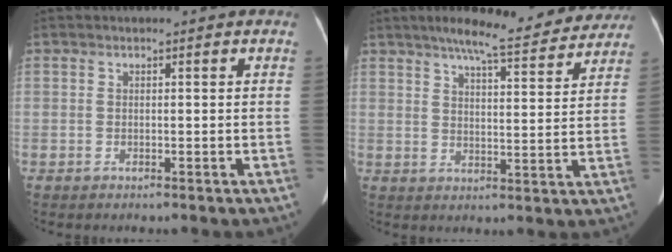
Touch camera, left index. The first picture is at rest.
{"total": 15.2, "force": [13.3, 2.4, 6.8], "torque": [-0.089, 0.005, 0.169]}